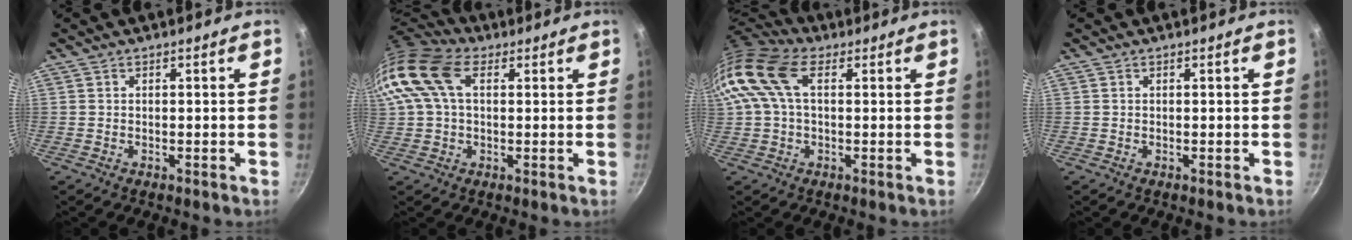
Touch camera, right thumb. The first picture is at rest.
{"total": 13.9, "force": [3.6, 8.9, 10.1], "torque": [-0.196, 0.025, 0.052]}
{"total": 12.4, "force": [3.0, 7.4, 9.5], "torque": [-0.182, 0.028, 0.043]}
{"total": 0.0}